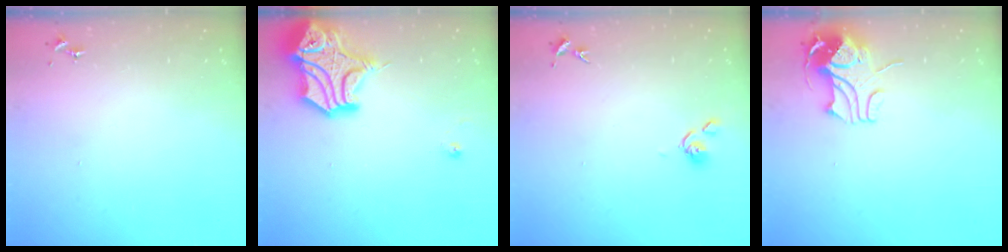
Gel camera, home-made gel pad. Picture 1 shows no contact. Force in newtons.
{"total": 17.1, "press": 16.9, "slide": 2.2}
{"total": 4.3, "press": 4.2, "slide": 0.6}
{"total": 10.3, "press": 10.2, "slide": 0.9}